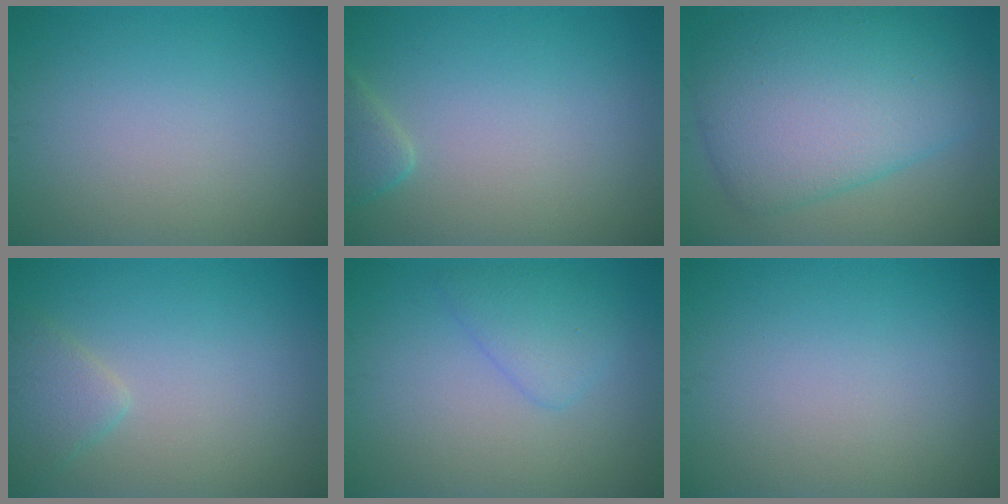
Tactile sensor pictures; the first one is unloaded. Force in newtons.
{"total": 1.8, "press": 1.8, "slide": 0.2}
{"total": 9.9, "press": 9.9, "slide": 0.2}
{"total": 2.1, "press": 2.1, "slide": 0.1}
{"total": 2.6, "press": 2.6, "slide": 0.0}
{"total": 0.0}